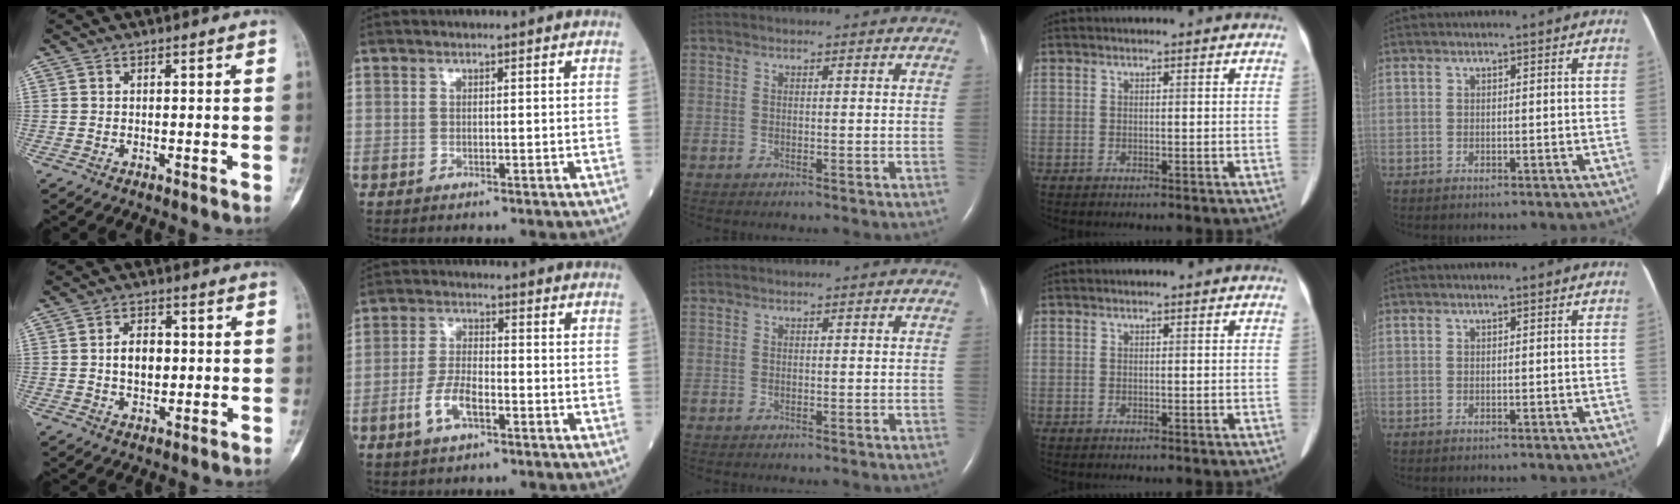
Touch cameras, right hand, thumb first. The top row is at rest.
{"thumb": {"total": 5.8, "force": [0.2, 3.8, 4.4], "torque": [-0.054, 0.004, 0.002]}, "index": {"total": 5.7, "force": [-2.6, 2.1, 4.6], "torque": [-0.099, 0.002, -0.050]}}